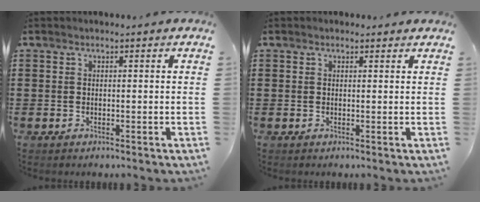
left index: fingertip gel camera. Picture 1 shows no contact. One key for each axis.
{"total": 0.6, "fx": 0.4, "fy": 0.4, "fz": 0.1, "tx": -0.005, "ty": 0.003, "tz": 0.008}